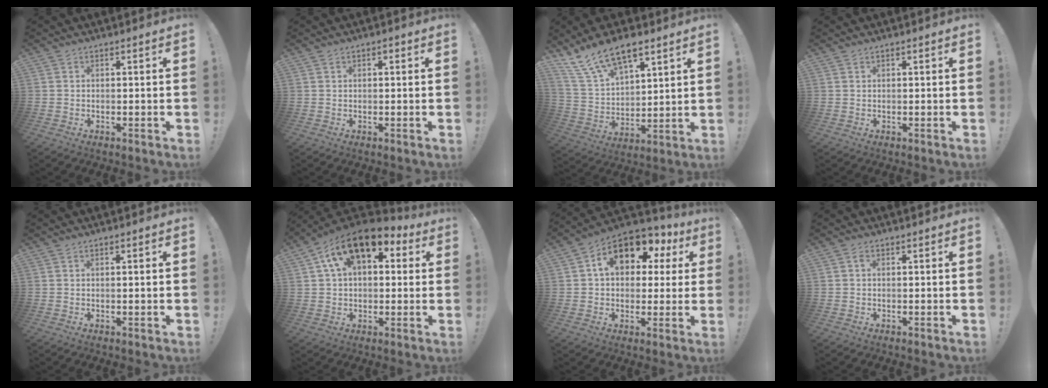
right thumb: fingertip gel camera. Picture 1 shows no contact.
{"total": 0.6, "force": [-0.1, 0.5, 0.3], "torque": [-0.002, 0.002, -0.004]}
{"total": 14.6, "force": [10.1, 6.8, 8.0], "torque": [-0.152, -0.063, 0.189]}
{"total": 0.0}
{"total": 1.1, "force": [0.1, -0.3, 1.0], "torque": [-0.011, -0.005, -0.002]}
{"total": 14.1, "force": [7.2, 7.8, 9.2], "torque": [-0.155, -0.030, 0.132]}
{"total": 14.2, "force": [5.7, 9.0, 9.5], "torque": [-0.149, -0.018, 0.099]}
{"total": 0.7, "force": [0.2, 0.5, 0.5], "torque": [-0.013, 0.005, 0.003]}